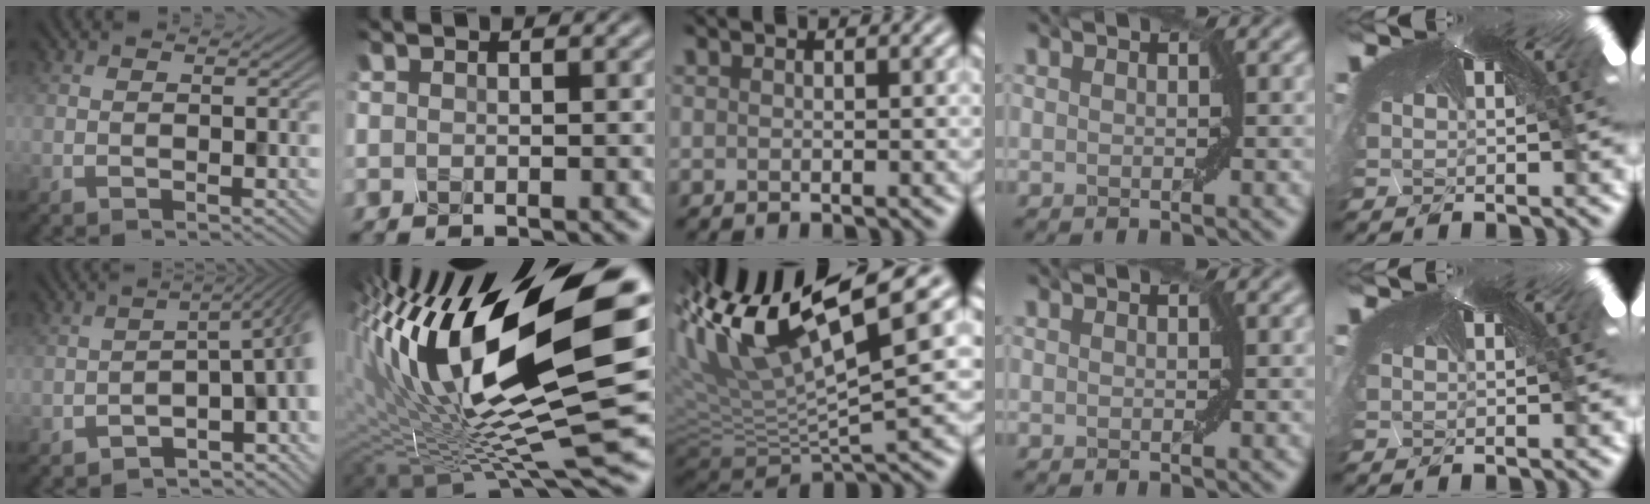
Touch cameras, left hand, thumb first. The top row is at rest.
{"thumb": {"total": 8.1, "force": [-5.0, 2.7, 5.7], "torque": [-0.051, -0.008, -0.075]}, "index": {"total": 18.5, "force": [2.6, 6.3, 17.2], "torque": [-0.309, 0.017, 0.036]}, "middle": {"total": 12.1, "force": [5.8, 3.4, 10.1], "torque": [-0.214, 0.027, 0.122]}}